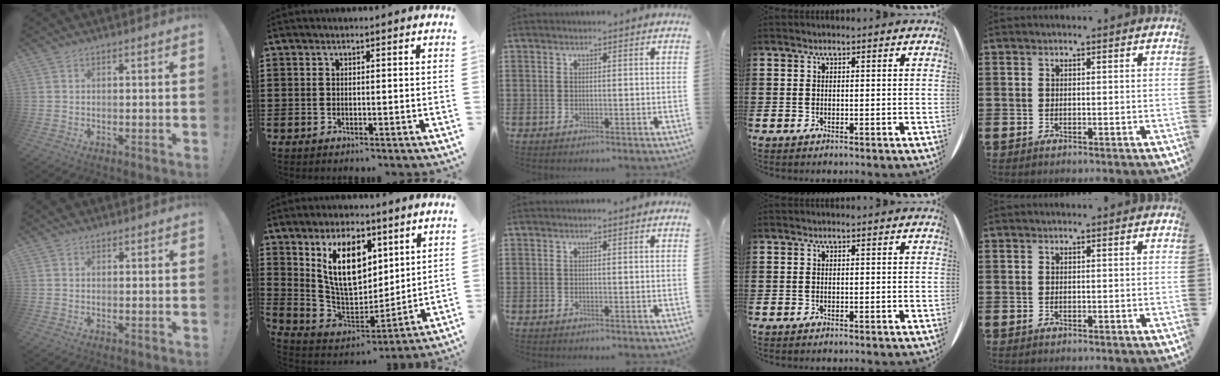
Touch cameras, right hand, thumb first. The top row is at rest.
{"thumb": {"total": 1.2, "force": [1.1, 0.4, 0.1], "torque": [0.012, -0.005, 0.017]}, "index": {"total": 12.9, "force": [5.6, 7.0, 9.2], "torque": [-0.194, 0.001, 0.103]}}